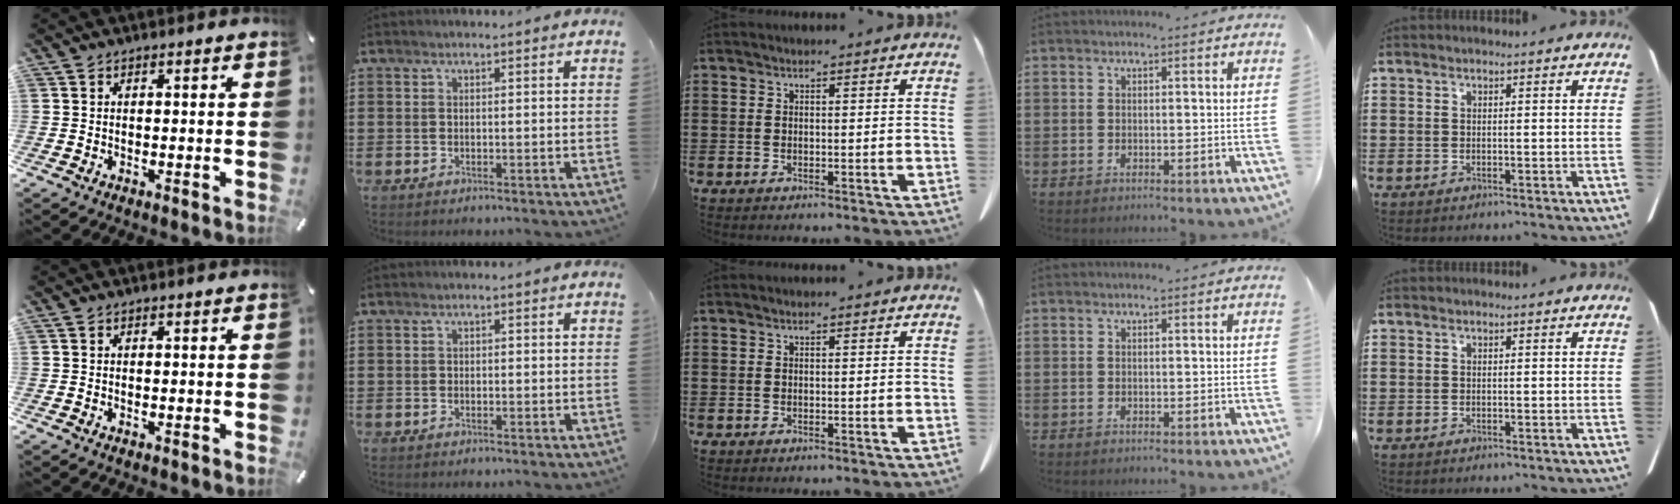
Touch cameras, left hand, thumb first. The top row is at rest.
{"index": {"total": 0.6, "force": [-0.3, 0.4, 0.3], "torque": [-0.008, 0.000, -0.005]}}